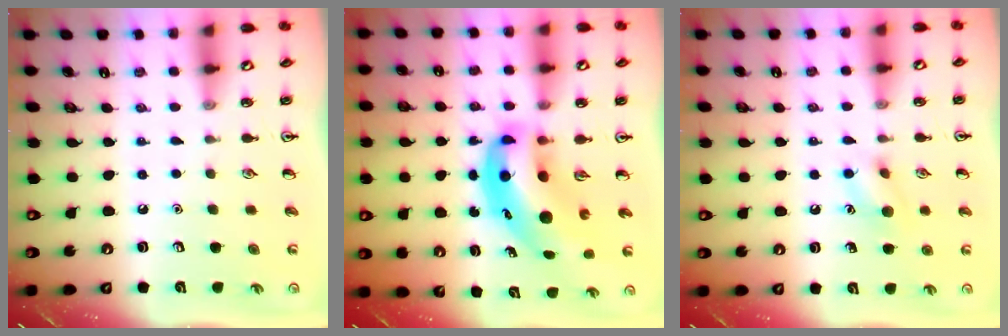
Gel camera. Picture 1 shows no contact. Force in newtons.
{"total": 11.3, "press": 10.8, "slide": 3.3}
{"total": 8.3, "press": 8.2, "slide": 1.5}